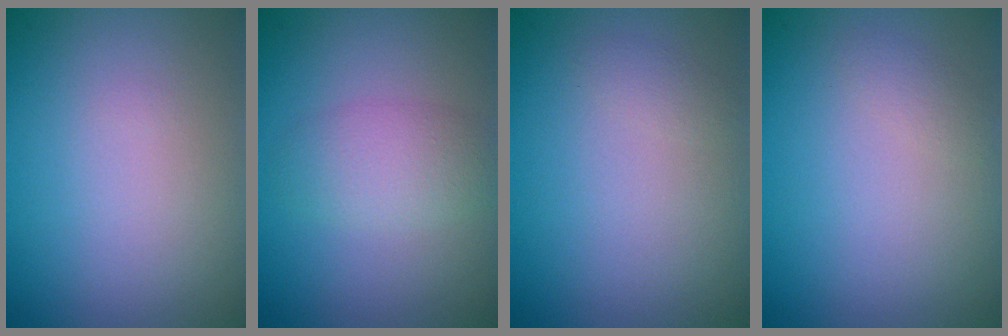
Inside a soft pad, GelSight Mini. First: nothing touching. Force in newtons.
{"total": 2.8, "press": 2.8, "slide": 0.2}
{"total": 0.7, "press": 0.7, "slide": 0.0}
{"total": 0.8, "press": 0.8, "slide": 0.0}